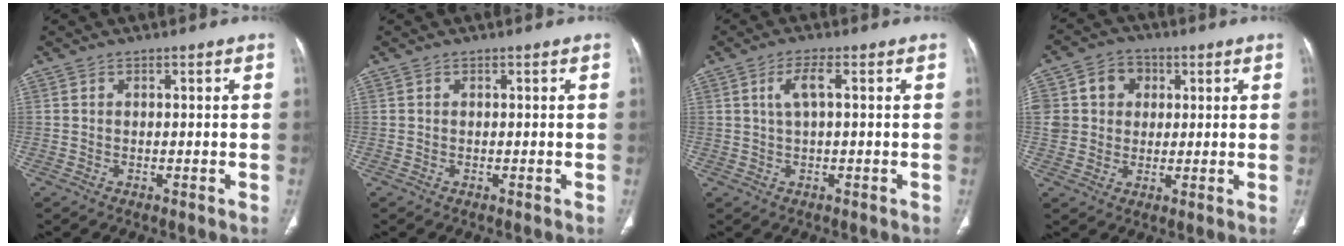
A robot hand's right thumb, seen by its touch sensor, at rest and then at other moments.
{"total": 0.0}
{"total": 3.5, "force": [0.8, 0.8, 3.3], "torque": [-0.077, 0.009, 0.016]}
{"total": 10.6, "force": [2.7, 9.2, 4.5], "torque": [-0.058, 0.012, 0.045]}